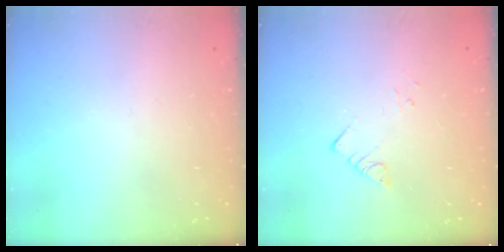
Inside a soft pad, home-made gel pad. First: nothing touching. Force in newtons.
{"total": 2.8, "press": 2.8, "slide": 0.2}